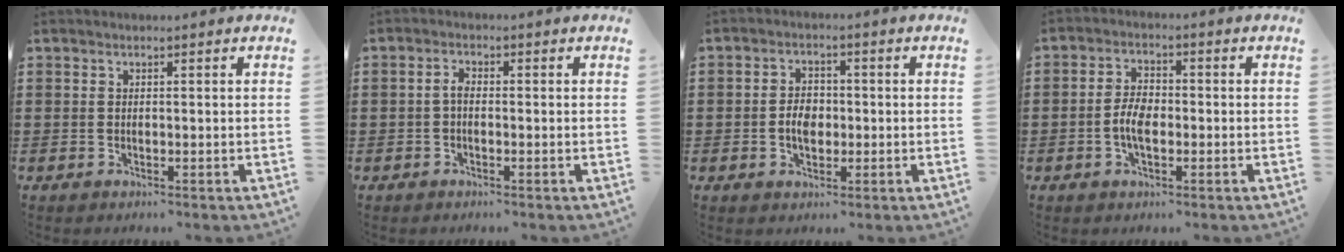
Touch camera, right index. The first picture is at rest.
{"total": 1.9, "force": [-0.5, 0.8, 1.6], "torque": [-0.039, 0.000, -0.013]}
{"total": 3.8, "force": [-0.5, 2.7, 2.7], "torque": [-0.047, 0.003, -0.013]}
{"total": 4.6, "force": [-1.0, 2.4, 3.8], "torque": [-0.090, -0.002, -0.023]}